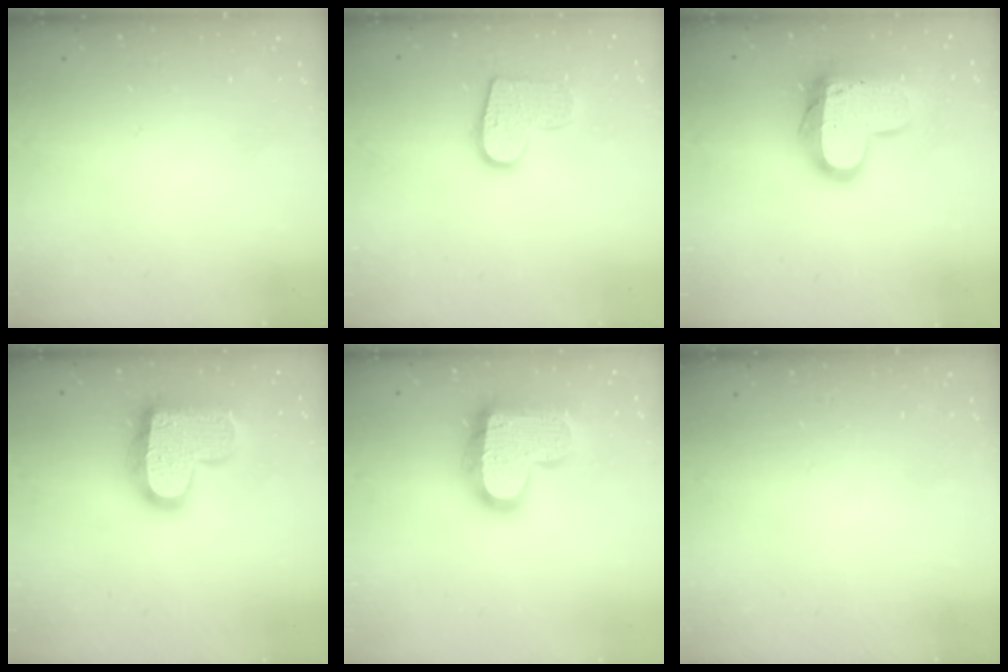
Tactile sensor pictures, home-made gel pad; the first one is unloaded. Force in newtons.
{"total": 11.6, "press": 11.5, "slide": 0.5}
{"total": 16.3, "press": 16.2, "slide": 1.4}
{"total": 19.0, "press": 19.0, "slide": 1.1}
{"total": 20.5, "press": 20.4, "slide": 1.5}
{"total": 0.0}